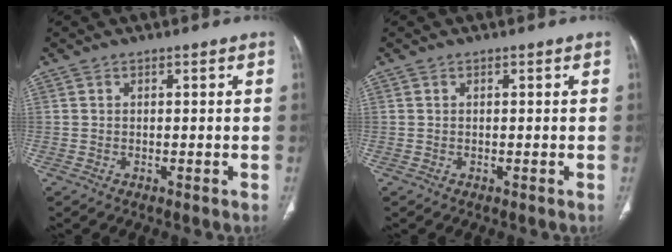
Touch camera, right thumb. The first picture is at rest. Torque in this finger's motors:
{"motor_torque": [-0.13, 0.14, -0.17, -0.12, 0.00]}